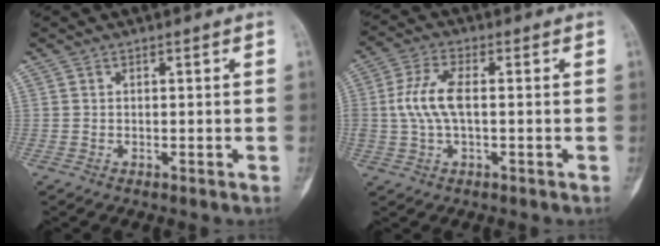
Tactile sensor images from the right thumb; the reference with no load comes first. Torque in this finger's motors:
{"motor_torque": [0.40, 0.43, 1.59, -0.05, 0.22]}